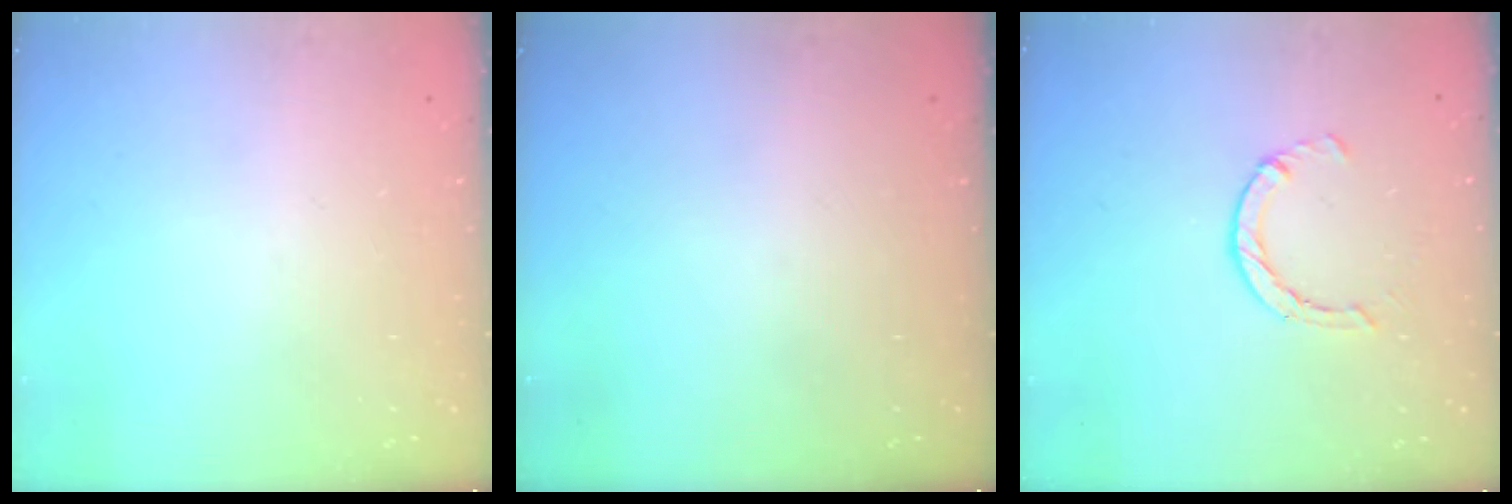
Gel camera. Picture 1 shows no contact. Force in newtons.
{"total": 0.0}
{"total": 2.9, "press": 2.8, "slide": 0.4}